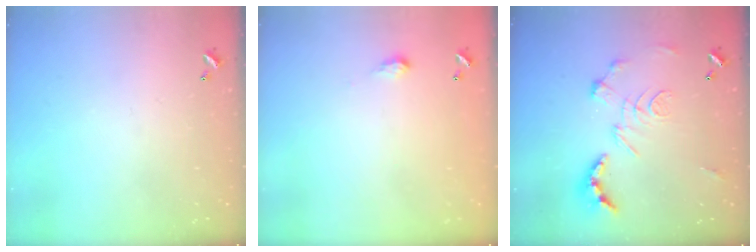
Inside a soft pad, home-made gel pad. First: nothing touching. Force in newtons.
{"total": 2.0, "press": 2.0, "slide": 0.3}
{"total": 2.9, "press": 2.3, "slide": 1.7}